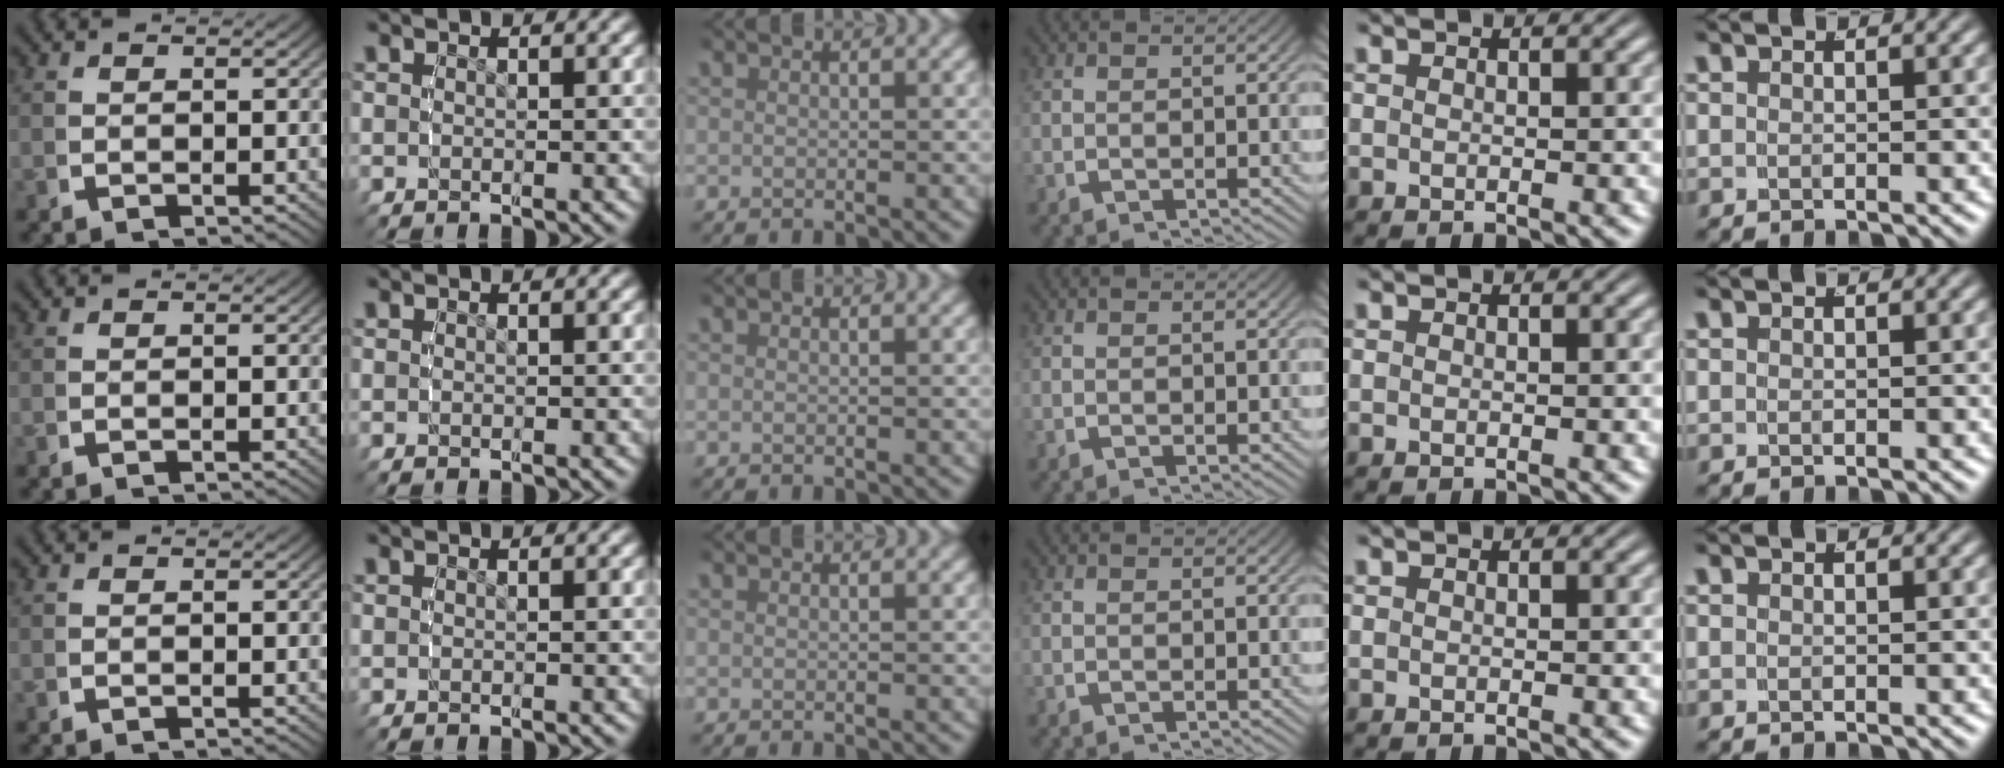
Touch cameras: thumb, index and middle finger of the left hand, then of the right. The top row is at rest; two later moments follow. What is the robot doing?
{"motion": "reach", "object": "router"}